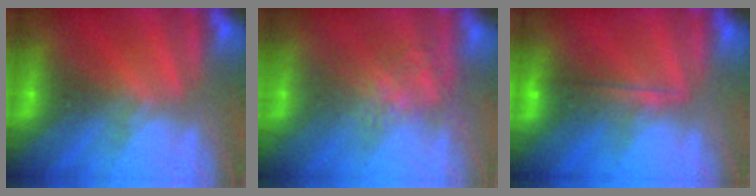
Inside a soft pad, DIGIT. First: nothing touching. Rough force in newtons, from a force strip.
{"total": 4.7}
{"total": 2.1}